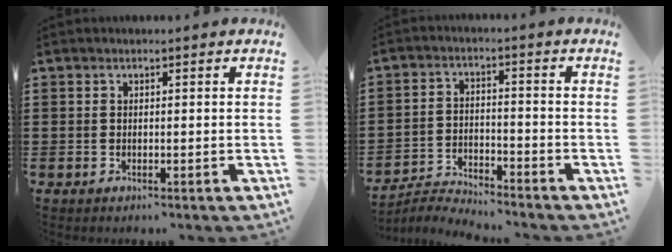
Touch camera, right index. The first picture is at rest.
{"total": 3.9, "force": [-3.9, 0.0, 0.1], "torque": [-0.009, 0.004, -0.084]}